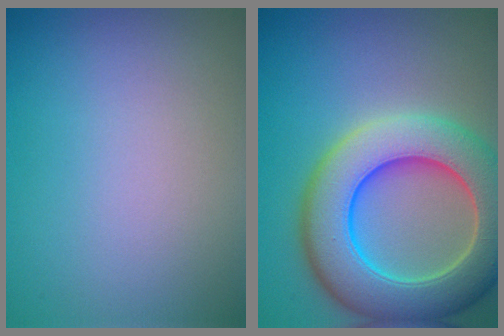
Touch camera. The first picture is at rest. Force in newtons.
{"total": 11.0, "press": 10.9, "slide": 0.6}